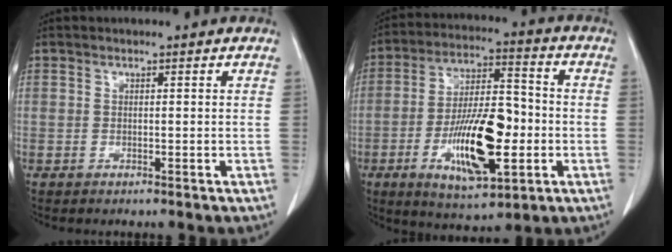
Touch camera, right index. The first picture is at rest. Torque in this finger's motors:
{"motor_torque": [2.14, 0.00, 0.50, 0.12]}